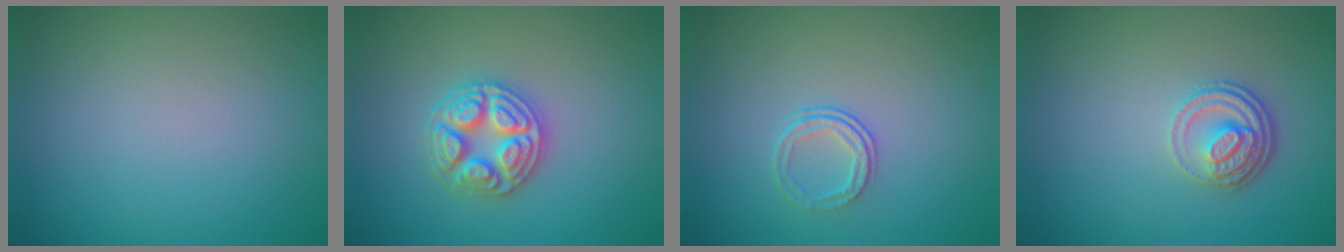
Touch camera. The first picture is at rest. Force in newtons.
{"total": 4.6, "press": 4.6, "slide": 0.5}
{"total": 1.7, "press": 1.1, "slide": 1.4}
{"total": 3.5, "press": 2.6, "slide": 2.3}